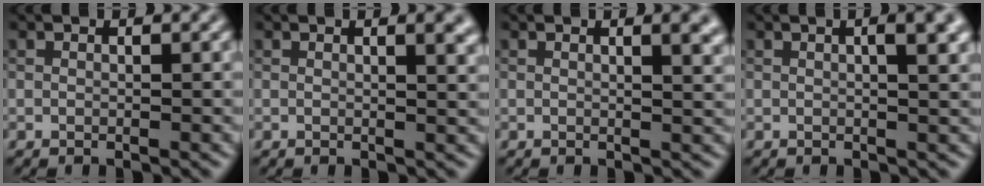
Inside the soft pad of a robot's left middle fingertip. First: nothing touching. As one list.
[{"total": 2.8, "force": [1.2, 1.0, 2.3], "torque": [-0.014, 0.004, 0.015]}, {"total": 3.1, "force": [1.4, 1.2, 2.5], "torque": [-0.015, 0.005, 0.017]}, {"total": 4.8, "force": [1.6, 1.9, 4.1], "torque": [-0.025, 0.022, 0.001]}]